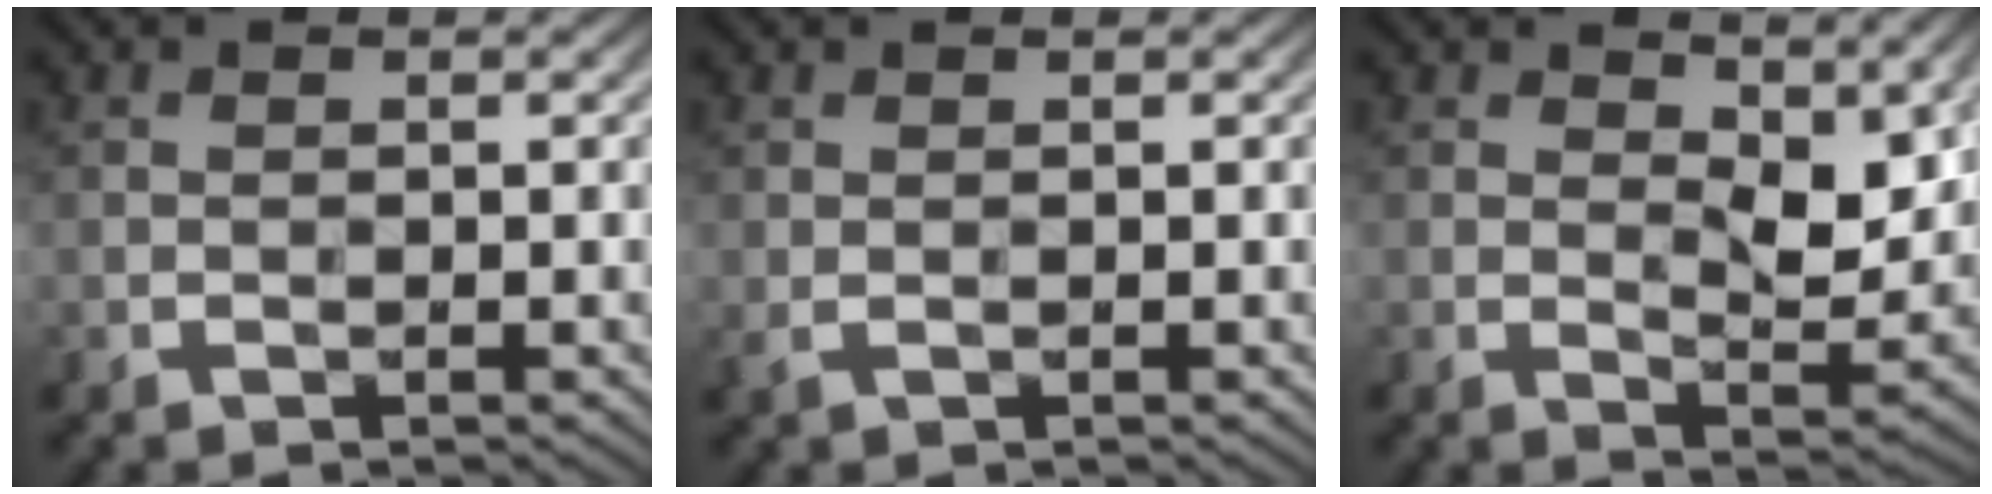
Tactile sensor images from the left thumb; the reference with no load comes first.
{"total": 0.9, "force": [0.2, 0.4, 0.8], "torque": [-0.024, 0.001, 0.008]}
{"total": 7.7, "force": [3.7, 3.5, 5.8], "torque": [-0.099, -0.007, 0.061]}